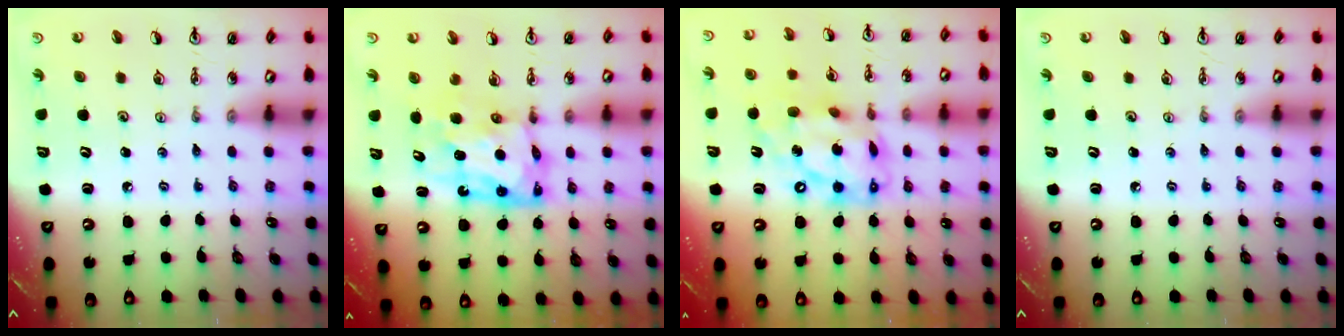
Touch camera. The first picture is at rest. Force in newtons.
{"total": 8.9, "press": 8.8, "slide": 1.1}
{"total": 17.4, "press": 17.4, "slide": 1.4}
{"total": 0.0}